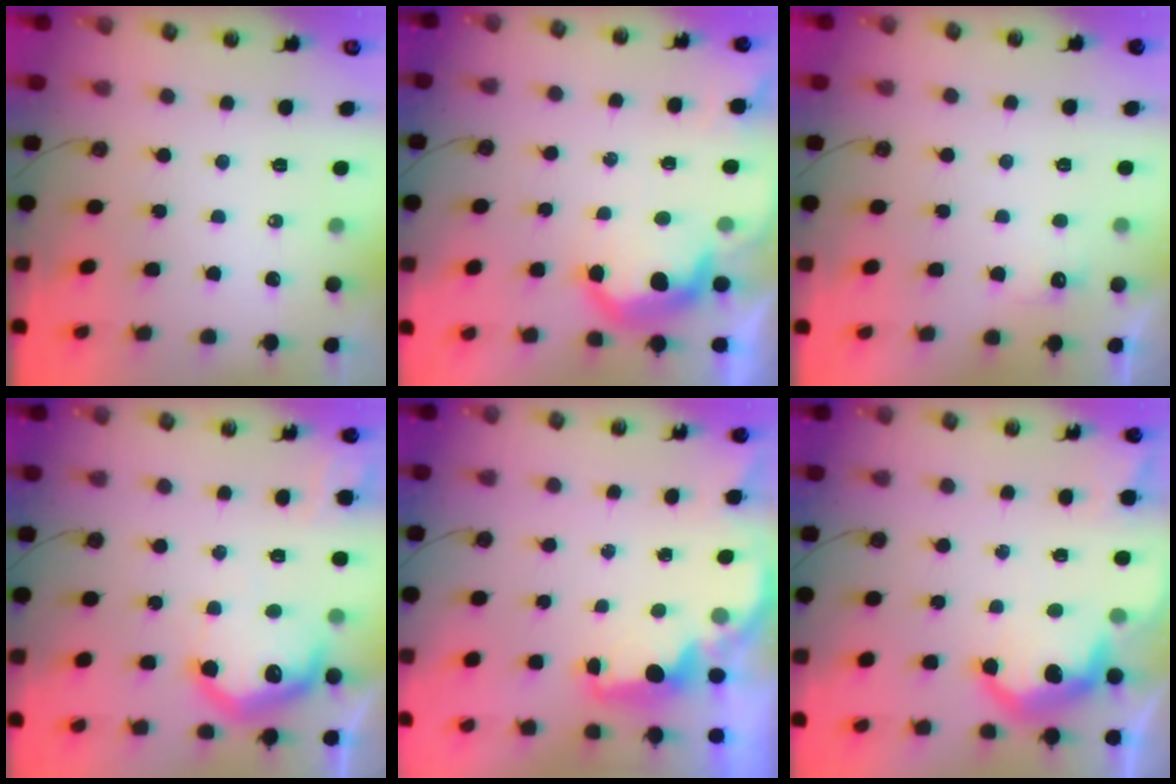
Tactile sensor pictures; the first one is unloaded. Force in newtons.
{"total": 11.7, "press": 11.7, "slide": 0.7}
{"total": 5.4, "press": 5.2, "slide": 1.3}
{"total": 15.5, "press": 15.5, "slide": 0.9}
{"total": 2.2, "press": 2.1, "slide": 0.7}
{"total": 11.5, "press": 11.4, "slide": 1.1}